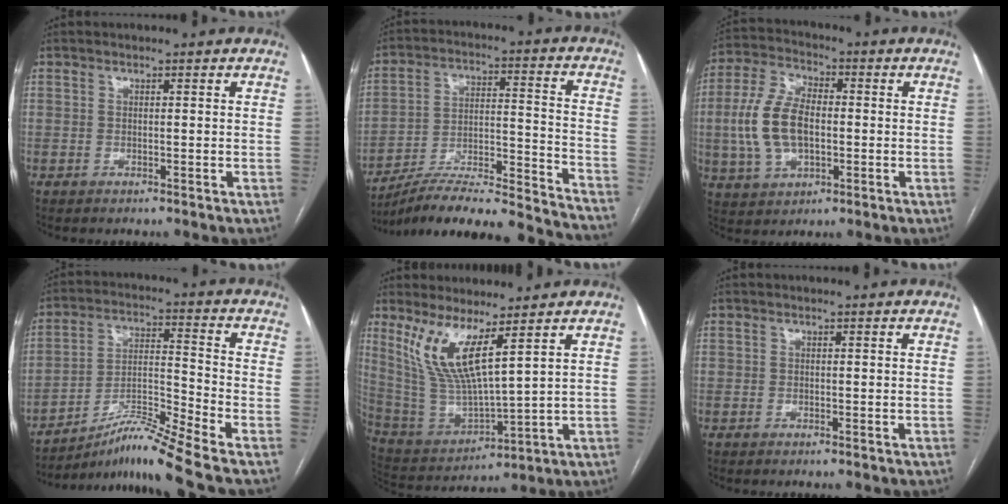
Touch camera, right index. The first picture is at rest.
{"total": 26.1, "force": [-24.2, 0.4, 9.8], "torque": [-0.113, -0.002, -0.355]}
{"total": 11.7, "force": [-0.8, 6.4, 9.7], "torque": [-0.222, 0.018, -0.012]}
{"total": 11.0, "force": [-9.1, -2.5, 5.7], "torque": [-0.111, -0.002, -0.159]}
{"total": 11.2, "force": [6.0, 1.6, 9.3], "torque": [-0.209, -0.014, 0.134]}
{"total": 0.0}